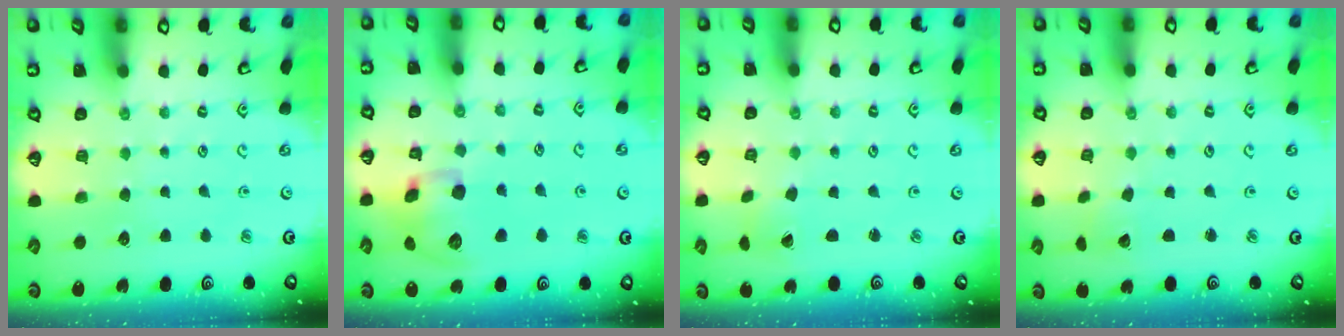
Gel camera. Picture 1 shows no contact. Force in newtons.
{"total": 13.2, "press": 13.1, "slide": 2.1}
{"total": 1.6, "press": 1.5, "slide": 0.3}
{"total": 2.0, "press": 2.0, "slide": 0.2}